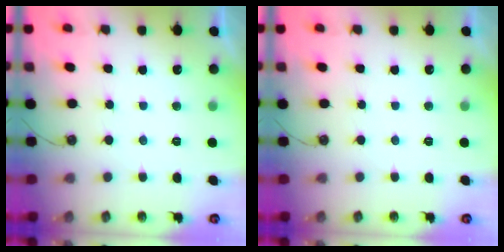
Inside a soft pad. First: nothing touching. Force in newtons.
{"total": 0.0}